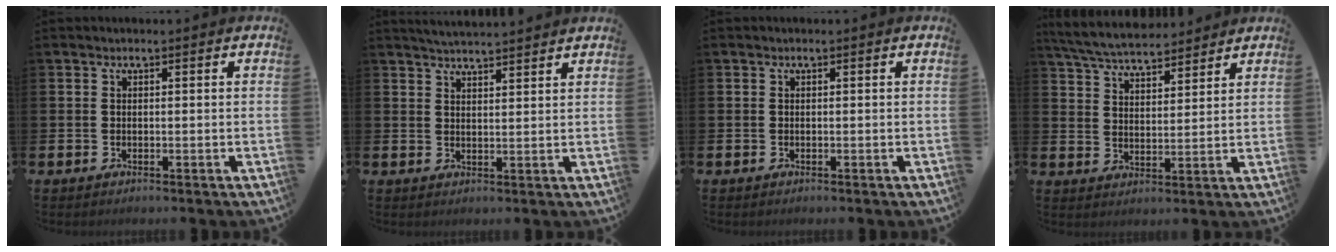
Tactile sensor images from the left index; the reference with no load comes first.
{"total": 3.8, "force": [3.8, -0.3, 0.1], "torque": [-0.007, -0.020, 0.068]}
{"total": 0.0}
{"total": 6.3, "force": [6.0, 1.1, 1.4], "torque": [-0.054, -0.026, 0.108]}